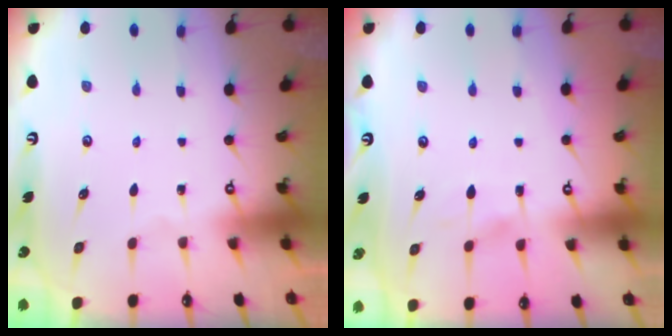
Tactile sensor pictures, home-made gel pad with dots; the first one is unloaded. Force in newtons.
{"total": 5.3, "press": 5.2, "slide": 0.6}